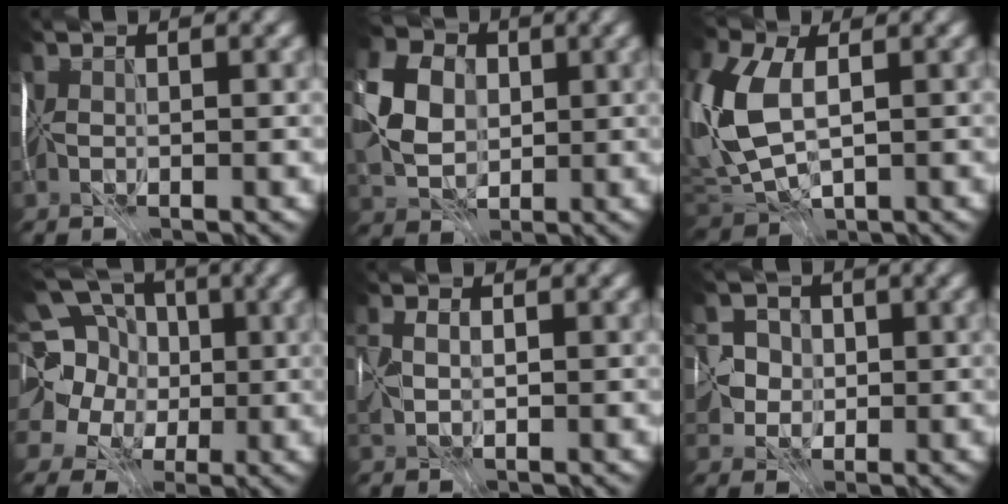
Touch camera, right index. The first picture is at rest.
{"total": 5.9, "force": [1.1, 4.6, 3.6], "torque": [-0.089, 0.011, 0.020]}
{"total": 7.9, "force": [0.5, 4.7, 6.4], "torque": [-0.170, 0.000, 0.010]}
{"total": 10.1, "force": [3.0, 8.9, 3.8], "torque": [-0.110, 0.036, 0.021]}
{"total": 0.6, "force": [0.6, -0.1, -0.1], "torque": [0.012, 0.009, 0.021]}
{"total": 2.3, "force": [0.2, 2.3, -0.2], "torque": [0.036, 0.022, -0.007]}